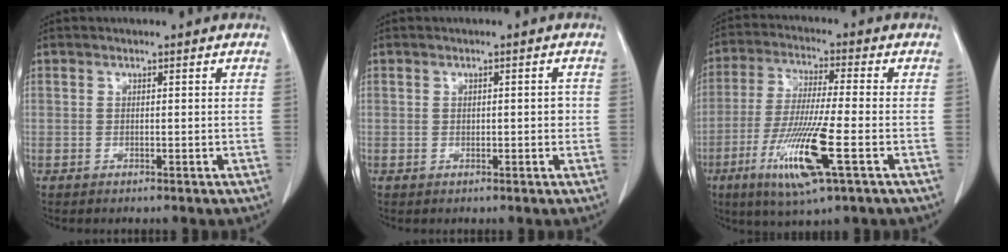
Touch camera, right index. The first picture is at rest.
{"total": 1.6, "force": [-0.1, 0.9, 1.2], "torque": [-0.015, 0.004, -0.001]}
{"total": 13.0, "force": [-5.1, 0.4, 12.0], "torque": [-0.244, -0.027, -0.095]}